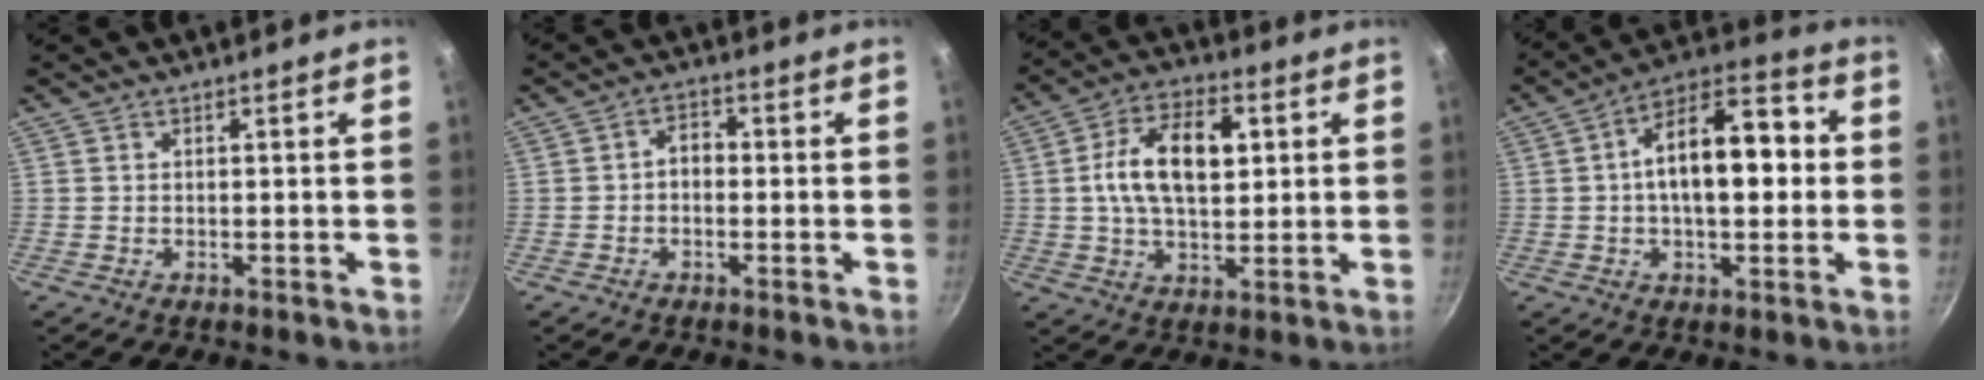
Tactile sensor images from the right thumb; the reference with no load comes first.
{"total": 3.1, "force": [-0.5, 2.2, 2.1], "torque": [-0.022, 0.017, -0.018]}
{"total": 14.1, "force": [2.4, 7.8, 11.5], "torque": [-0.189, 0.010, 0.037]}
{"total": 16.5, "force": [1.2, 8.3, 14.2], "torque": [-0.205, 0.033, 0.009]}